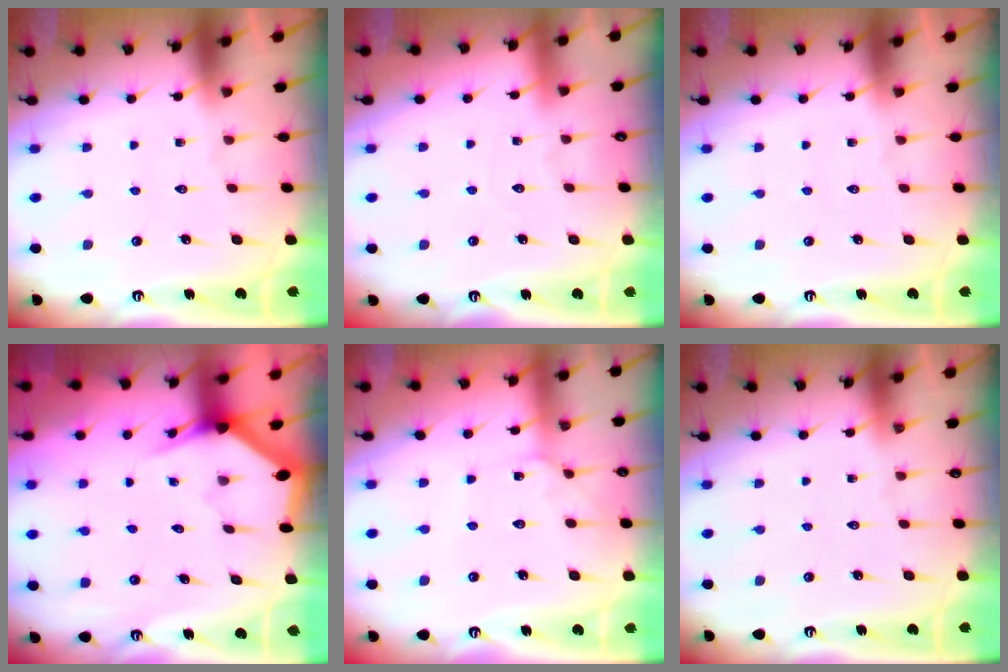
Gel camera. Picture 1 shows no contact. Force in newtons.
{"total": 2.6, "press": 2.6, "slide": 0.3}
{"total": 0.0}
{"total": 3.0, "press": 3.0, "slide": 0.0}
{"total": 3.9, "press": 3.8, "slide": 0.5}
{"total": 0.0}